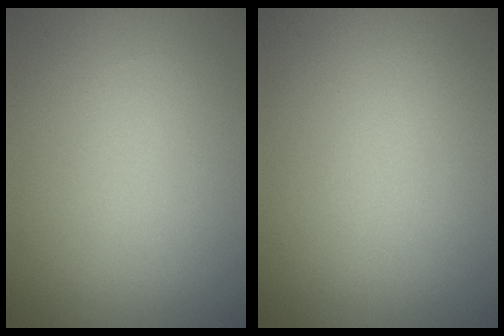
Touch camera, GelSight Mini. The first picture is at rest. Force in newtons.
{"total": 0.0}